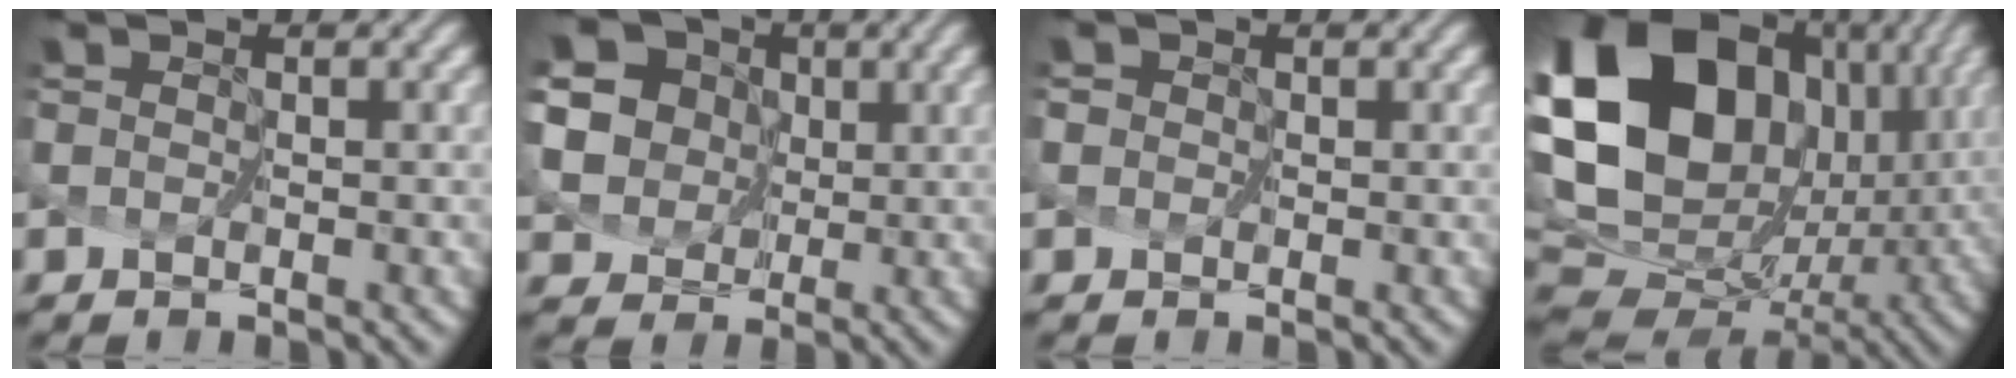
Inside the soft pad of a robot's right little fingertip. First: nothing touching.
{"total": 11.5, "force": [3.5, 10.1, 4.2], "torque": [-0.102, 0.028, 0.023]}
{"total": 0.7, "force": [-0.1, 0.7, 0.1], "torque": [0.005, 0.001, -0.005]}
{"total": 21.8, "force": [6.4, 17.3, 11.7], "torque": [-0.246, 0.009, 0.126]}